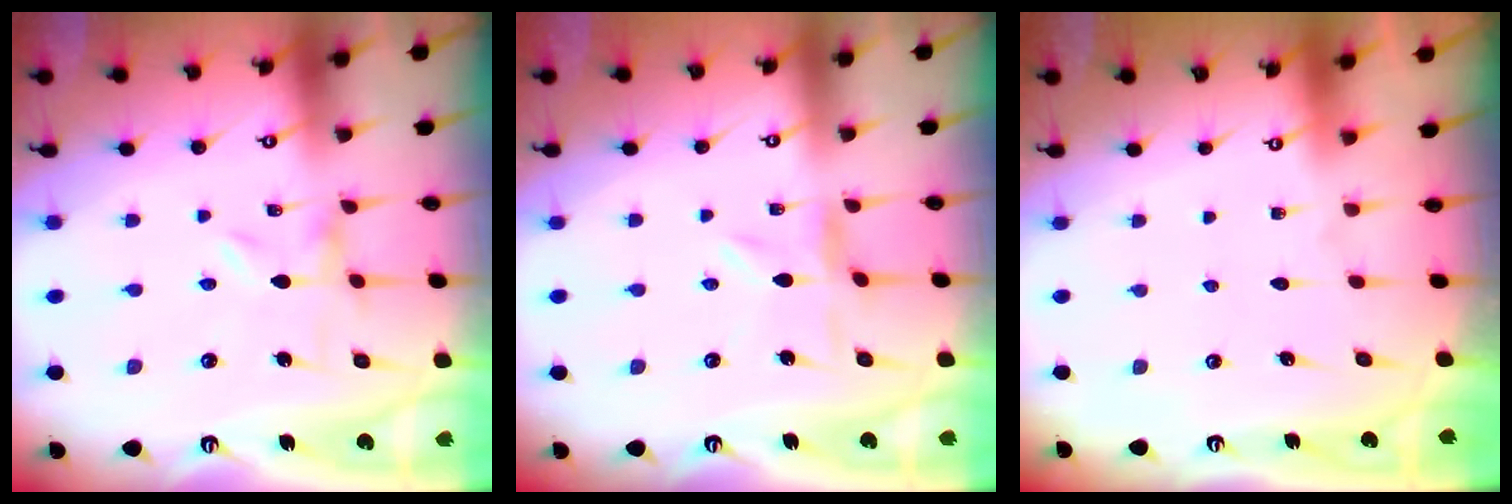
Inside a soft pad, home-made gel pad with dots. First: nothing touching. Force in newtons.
{"total": 1.1, "press": 1.1, "slide": 0.2}
{"total": 1.8, "press": 1.8, "slide": 0.1}